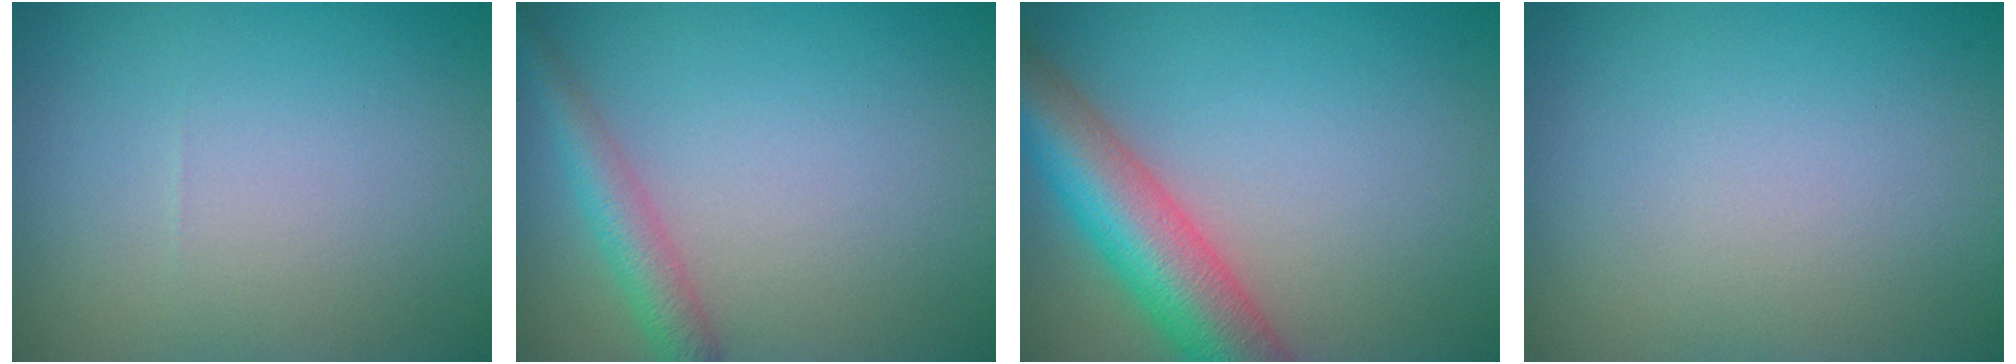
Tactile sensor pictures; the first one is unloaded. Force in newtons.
{"total": 2.8, "press": 2.8, "slide": 0.1}
{"total": 7.5, "press": 7.5, "slide": 0.4}
{"total": 0.0}